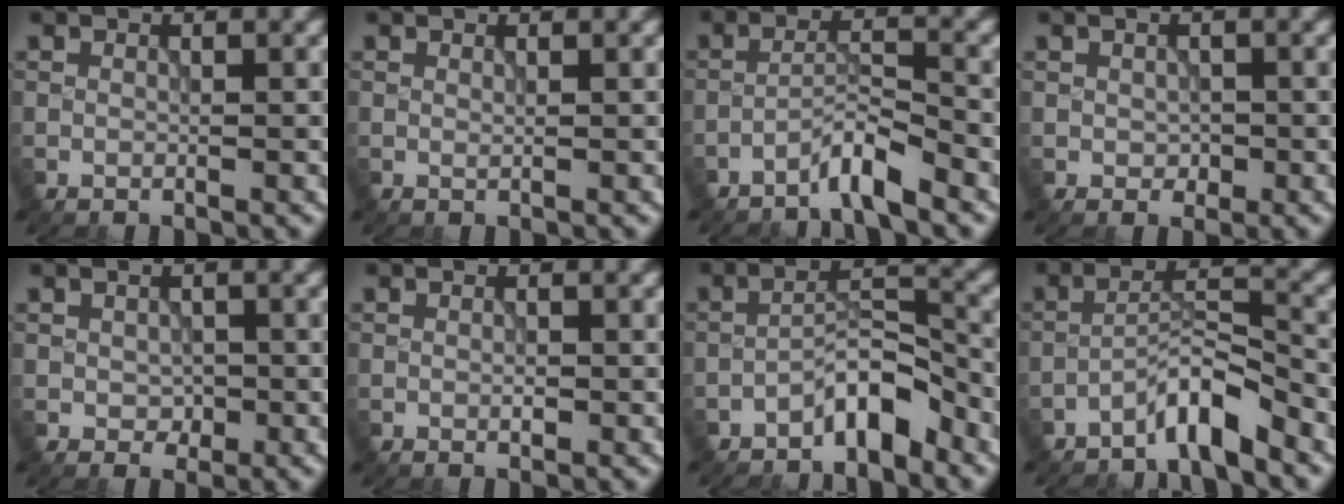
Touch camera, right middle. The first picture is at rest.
{"total": 0.0}
{"total": 3.1, "force": [-2.6, 0.1, 1.6], "torque": [-0.027, 0.011, -0.056]}
{"total": 1.0, "force": [-0.1, 0.9, 0.6], "torque": [-0.012, -0.004, -0.002]}
{"total": 1.3, "force": [-0.1, 1.1, 0.8], "torque": [-0.016, -0.005, -0.002]}
{"total": 0.7, "force": [-0.2, 0.3, 0.6], "torque": [-0.013, 0.000, -0.004]}
{"total": 4.2, "force": [-3.1, 1.1, 2.6], "torque": [-0.036, 0.023, -0.059]}
{"total": 4.2, "force": [-3.4, 0.5, 2.5], "torque": [-0.045, 0.016, -0.069]}